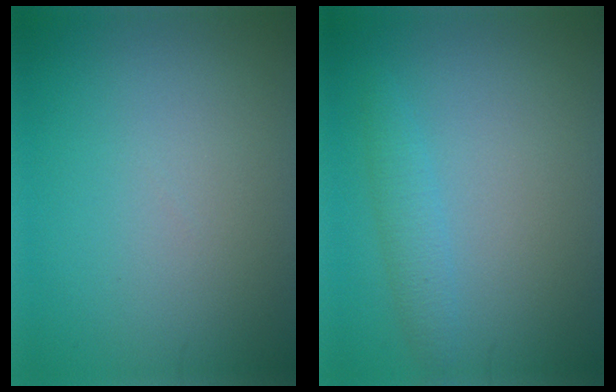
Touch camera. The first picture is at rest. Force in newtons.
{"total": 1.7, "press": 1.7, "slide": 0.0}